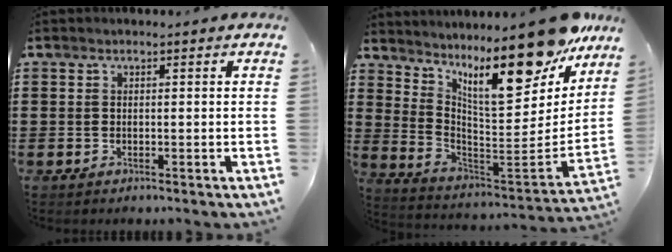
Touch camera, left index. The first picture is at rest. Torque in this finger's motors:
{"motor_torque": [1.22, -0.92, 1.05, 0.21]}